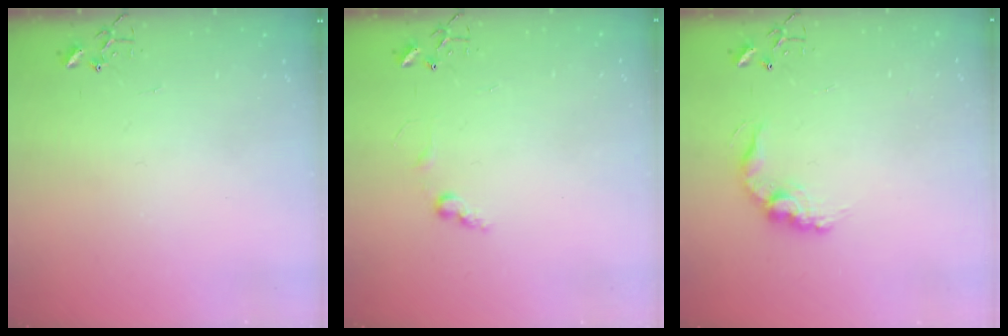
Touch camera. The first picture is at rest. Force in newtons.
{"total": 6.4, "press": 6.4, "slide": 0.8}
{"total": 11.4, "press": 11.4, "slide": 0.6}